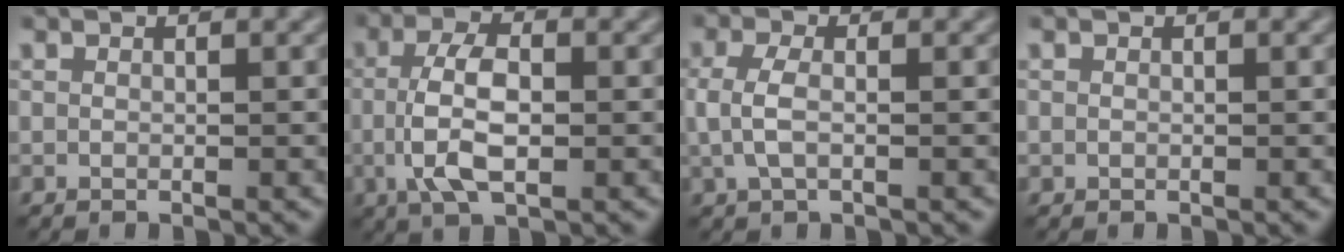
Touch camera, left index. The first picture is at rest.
{"total": 5.3, "force": [-0.8, 2.2, 4.7], "torque": [-0.100, 0.003, -0.018]}
{"total": 2.5, "force": [-0.1, 1.1, 2.2], "torque": [-0.056, 0.001, -0.004]}
{"total": 0.0}